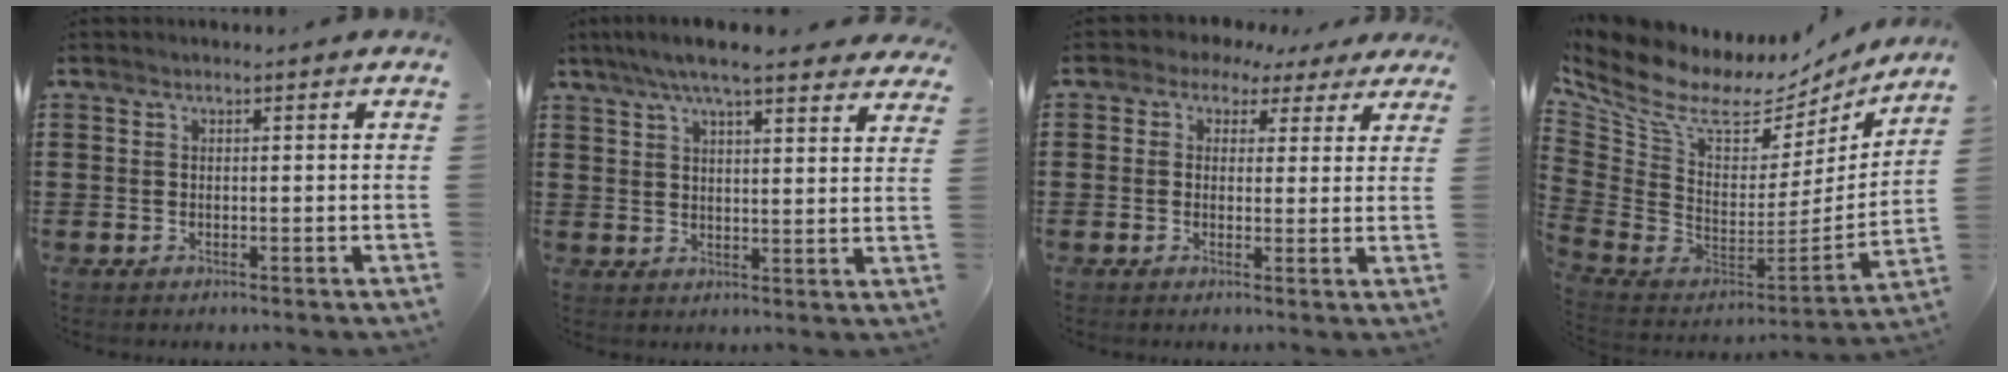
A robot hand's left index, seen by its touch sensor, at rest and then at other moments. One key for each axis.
{"total": 7.2, "fx": 6.1, "fy": 0.8, "fz": 3.7, "tx": -0.089, "ty": -0.012, "tz": 0.109}
{"total": 2.7, "fx": 1.3, "fy": 2.2, "fz": 0.8, "tx": -0.030, "ty": 0.002, "tz": 0.021}
{"total": 10.2, "fx": 7.2, "fy": 4.5, "fz": 5.7, "tx": -0.169, "ty": -0.067, "tz": 0.115}